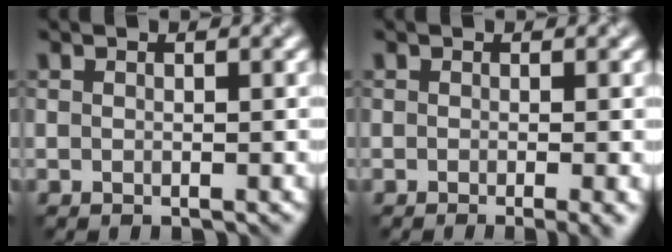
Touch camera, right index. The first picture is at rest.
{"total": 2.9, "force": [-1.2, 0.9, 2.5], "torque": [-0.032, -0.006, -0.008]}